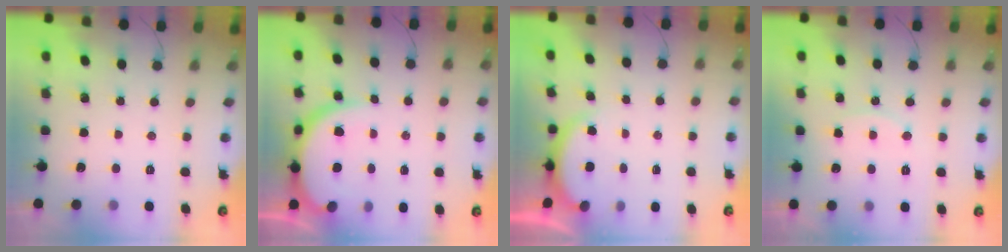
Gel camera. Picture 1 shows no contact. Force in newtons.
{"total": 9.0, "press": 9.0, "slide": 1.0}
{"total": 2.5, "press": 2.4, "slide": 0.6}
{"total": 6.1, "press": 6.1, "slide": 0.2}